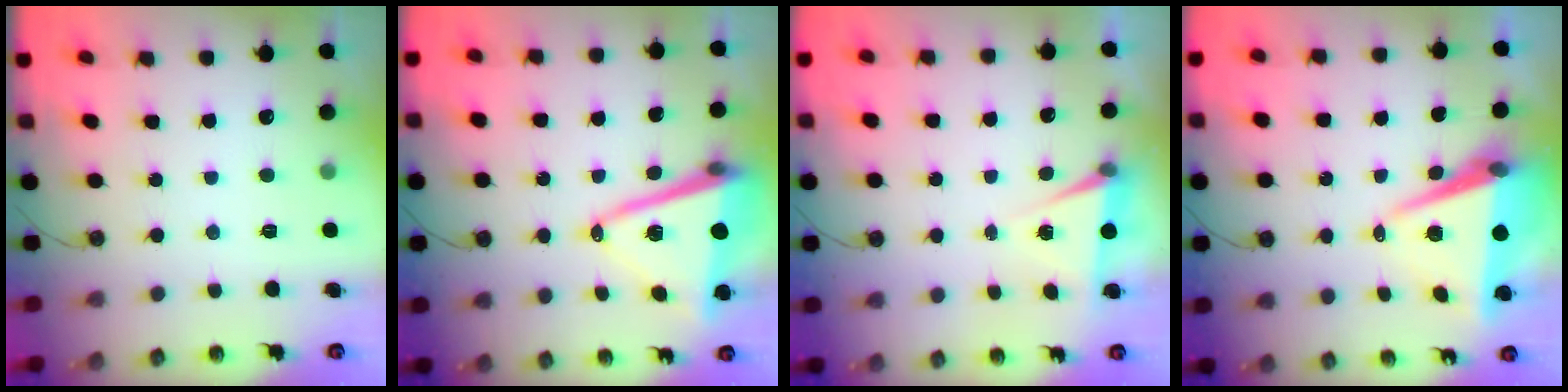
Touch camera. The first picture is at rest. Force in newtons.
{"total": 14.0, "press": 13.9, "slide": 2.1}
{"total": 5.1, "press": 2.3, "slide": 4.5}
{"total": 8.9, "press": 7.7, "slide": 4.4}